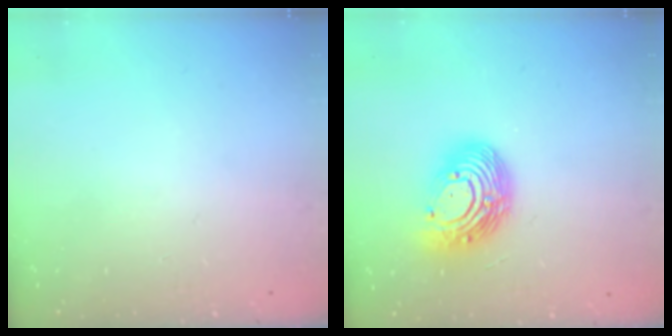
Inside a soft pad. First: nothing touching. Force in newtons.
{"total": 14.5, "press": 14.4, "slide": 1.3}